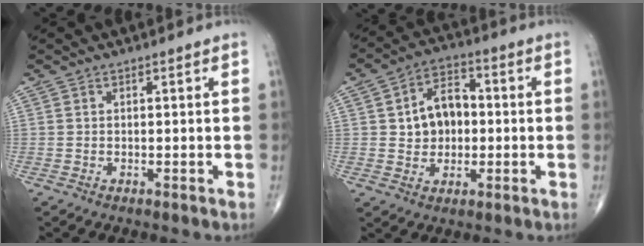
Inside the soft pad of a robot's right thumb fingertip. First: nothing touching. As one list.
[{"total": 9.2, "force": [0.5, 6.7, 6.3], "torque": [-0.071, 0.018, 0.003]}]